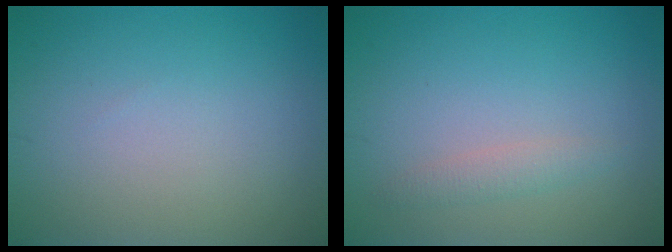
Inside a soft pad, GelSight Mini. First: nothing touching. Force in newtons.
{"total": 1.3, "press": 1.3, "slide": 0.1}